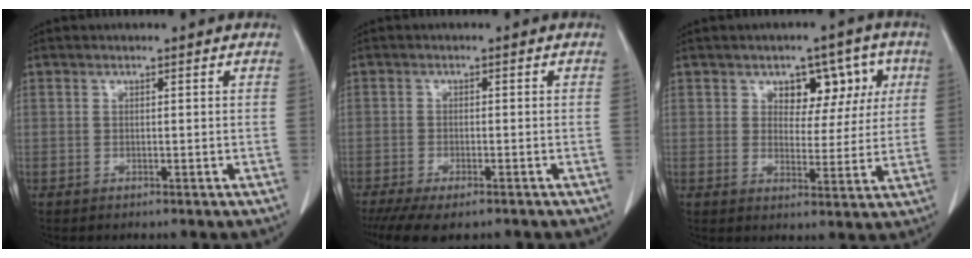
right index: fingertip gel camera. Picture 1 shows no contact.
{"total": 8.3, "force": [-6.4, 2.6, 4.6], "torque": [-0.066, -0.012, -0.096]}
{"total": 7.8, "force": [3.1, 5.0, 5.0], "torque": [-0.049, 0.023, 0.047]}